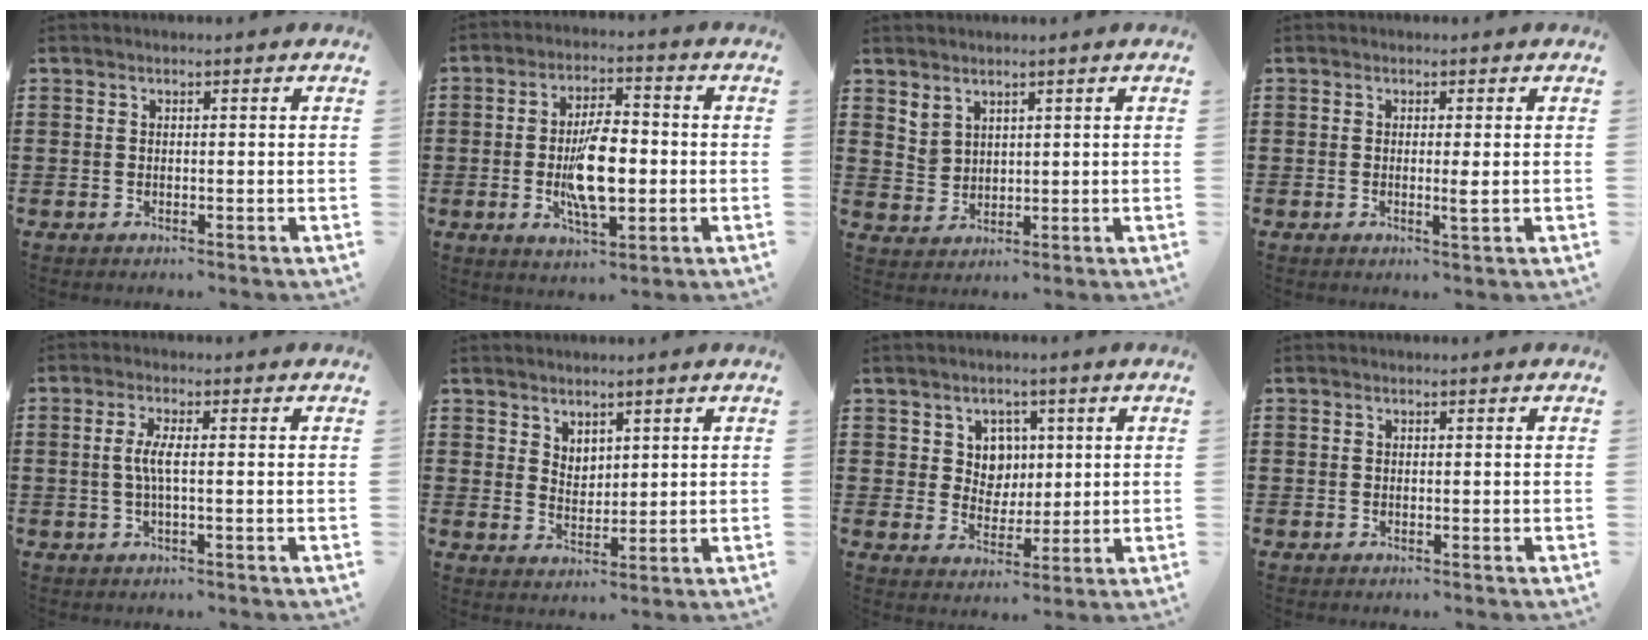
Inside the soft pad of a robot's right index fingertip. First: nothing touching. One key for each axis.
{"total": 10.0, "fx": -1.2, "fy": 4.0, "fz": 9.0, "tx": -0.182, "ty": -0.007, "tz": -0.027}
{"total": 3.0, "fx": 2.4, "fy": 1.7, "fz": 0.2, "tx": -0.012, "ty": 0.005, "tz": 0.048}
{"total": 1.7, "fx": -0.2, "fy": 0.0, "fz": 1.7, "tx": -0.030, "ty": -0.005, "tz": -0.004}
{"total": 3.1, "fx": -0.2, "fy": 0.3, "fz": 3.1, "tx": -0.072, "ty": -0.009, "tz": -0.012}
{"total": 3.1, "fx": 2.6, "fy": 1.6, "fz": 0.0, "tx": -0.008, "ty": 0.000, "tz": 0.051}
{"total": 4.9, "fx": 1.8, "fy": 4.4, "fz": 1.4, "tx": -0.041, "ty": 0.011, "tz": 0.029}
{"total": 0.0}